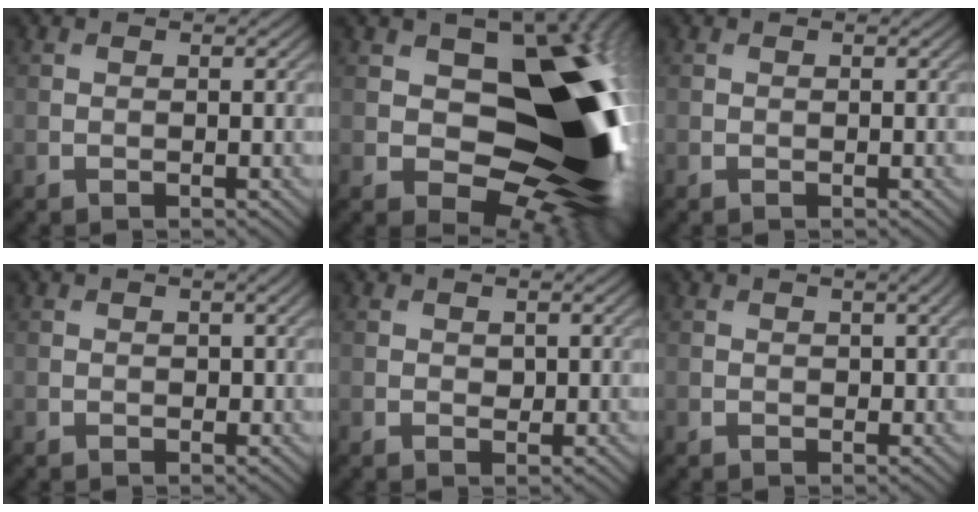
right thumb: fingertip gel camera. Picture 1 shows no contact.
{"total": 18.9, "force": [-0.1, 11.5, 14.9], "torque": [-0.149, -0.003, 0.007]}
{"total": 0.0}
{"total": 0.7, "force": [0.3, 0.3, 0.5], "torque": [-0.005, 0.002, 0.009]}
{"total": 0.7, "force": [0.3, 0.6, 0.3], "torque": [-0.006, 0.000, 0.006]}
{"total": 1.2, "force": [0.6, 0.5, 1.0], "torque": [-0.013, 0.002, 0.015]}